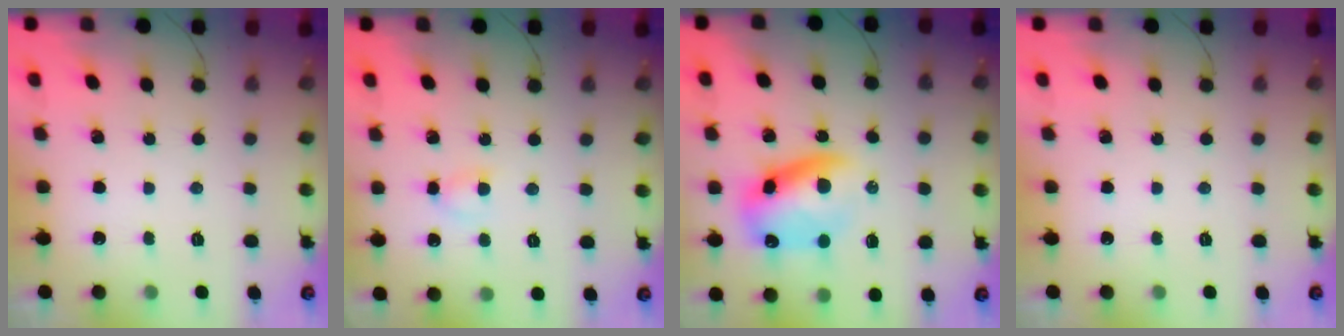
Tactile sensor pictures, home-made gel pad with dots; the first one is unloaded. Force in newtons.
{"total": 3.4, "press": 3.2, "slide": 1.2}
{"total": 11.0, "press": 10.7, "slide": 2.7}
{"total": 0.0}